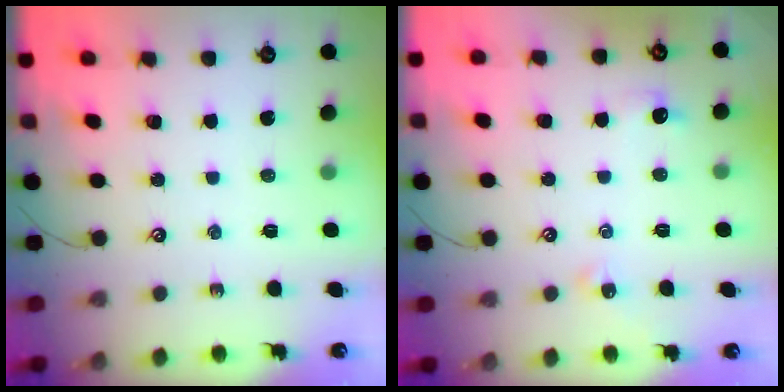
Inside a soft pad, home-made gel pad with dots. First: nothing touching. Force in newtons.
{"total": 2.5, "press": 2.4, "slide": 0.6}